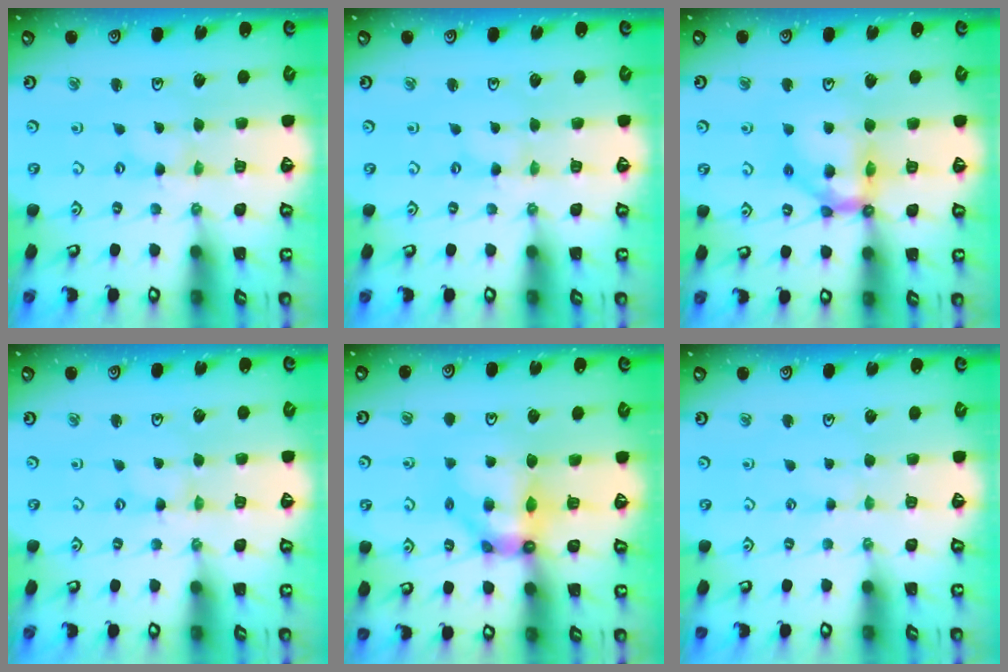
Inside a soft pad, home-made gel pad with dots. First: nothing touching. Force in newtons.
{"total": 0.0}
{"total": 12.2, "press": 12.1, "slide": 1.5}
{"total": 0.0}
{"total": 9.0, "press": 9.0, "slide": 1.1}
{"total": 0.6, "press": 0.6, "slide": 0.2}